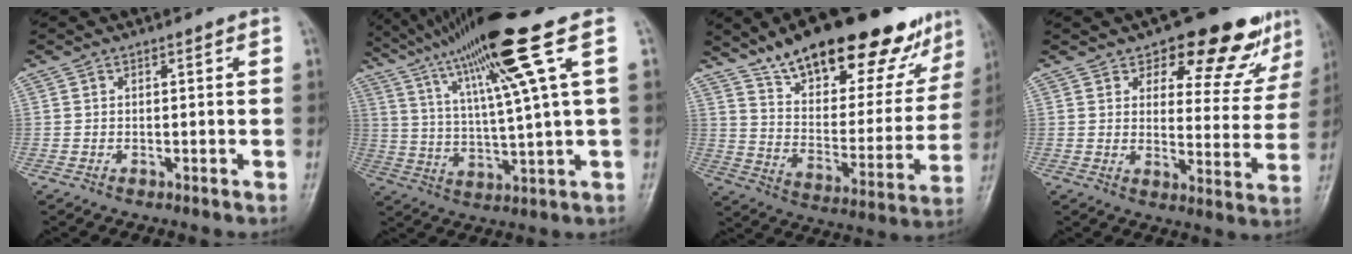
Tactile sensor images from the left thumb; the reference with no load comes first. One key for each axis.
{"total": 18.0, "fx": 9.3, "fy": -0.5, "fz": 15.4, "tx": -0.263, "ty": -0.009, "tz": 0.161}
{"total": 28.6, "fx": 20.4, "fy": 10.9, "fz": 16.9, "tx": -0.210, "ty": -0.065, "tz": 0.305}
{"total": 12.2, "fx": 8.3, "fy": 5.8, "fz": 6.9, "tx": -0.035, "ty": -0.045, "tz": 0.105}